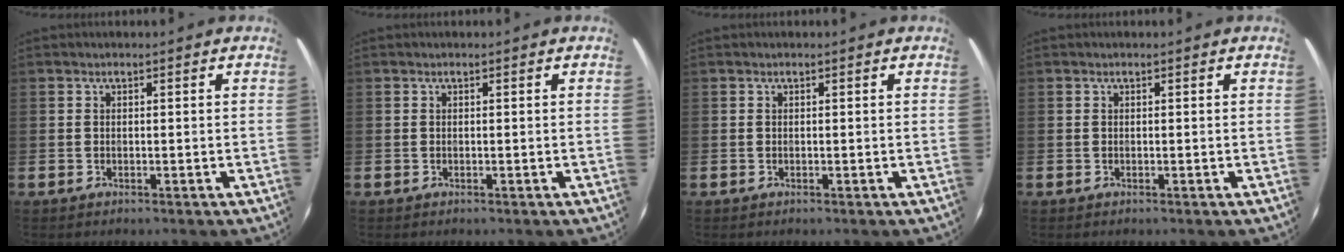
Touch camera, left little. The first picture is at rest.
{"total": 0.0}
{"total": 0.0}
{"total": 0.0}